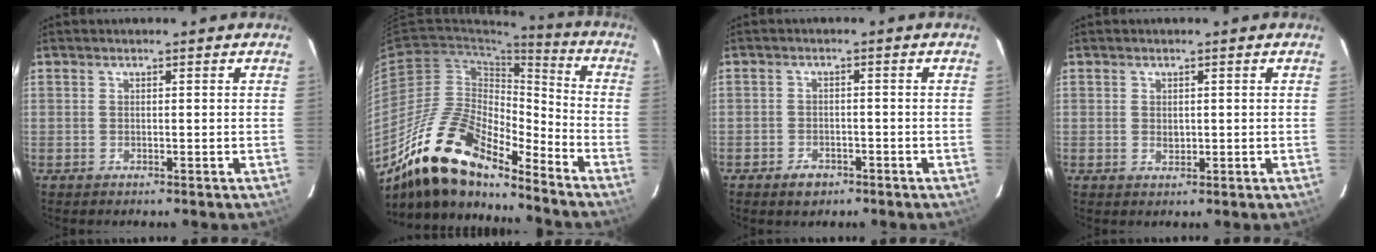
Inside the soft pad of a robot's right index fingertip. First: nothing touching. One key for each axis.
{"total": 19.4, "fx": -15.5, "fy": 5.6, "fz": 10.4, "tx": -0.188, "ty": -0.007, "tz": -0.292}
{"total": 3.8, "fx": -2.5, "fy": 2.5, "fz": 1.3, "tx": -0.032, "ty": 0.008, "tz": -0.037}
{"total": 1.5, "fx": 0.0, "fy": 1.2, "fz": 0.9, "tx": -0.012, "ty": 0.000, "tz": 0.003}